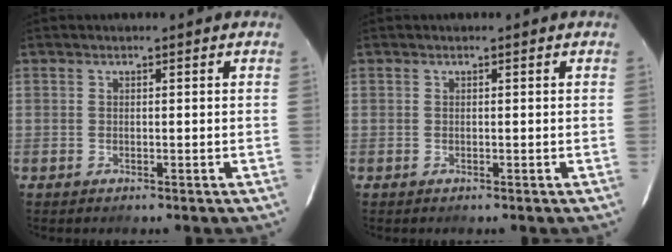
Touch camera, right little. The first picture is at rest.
{"total": 0.0}